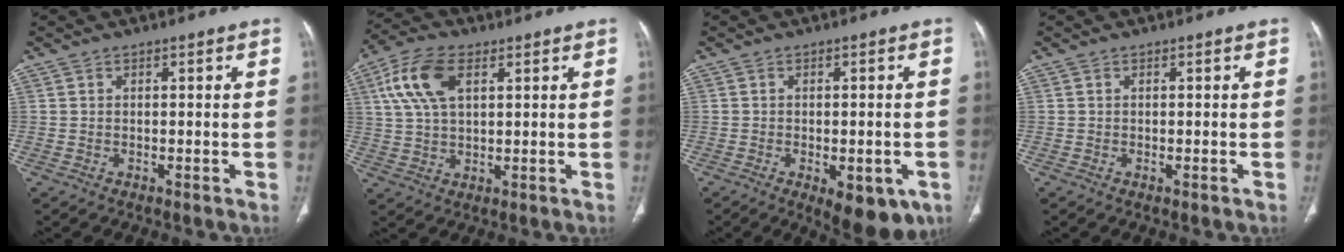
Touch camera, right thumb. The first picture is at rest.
{"total": 10.3, "force": [3.7, 5.5, 7.9], "torque": [-0.165, 0.008, 0.070]}
{"total": 10.7, "force": [-4.7, 4.8, 8.3], "torque": [-0.098, 0.003, -0.055]}
{"total": 0.6, "force": [-0.4, 0.1, 0.4], "torque": [-0.008, 0.000, -0.005]}